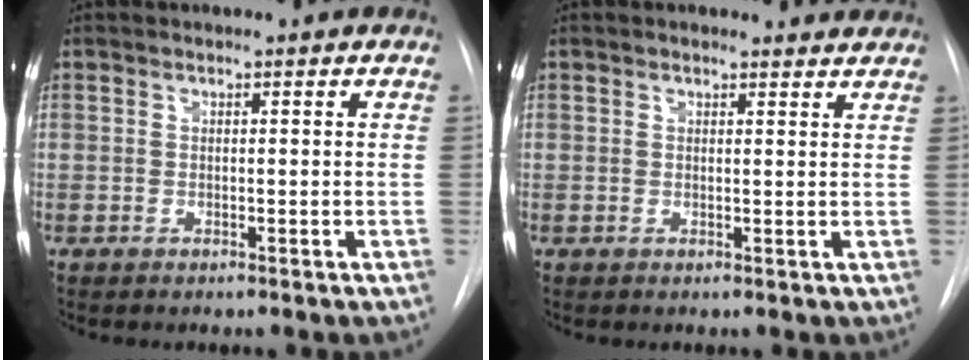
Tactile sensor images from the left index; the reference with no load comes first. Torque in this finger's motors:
{"motor_torque": [0.92, -1.00, 0.04, 0.02]}